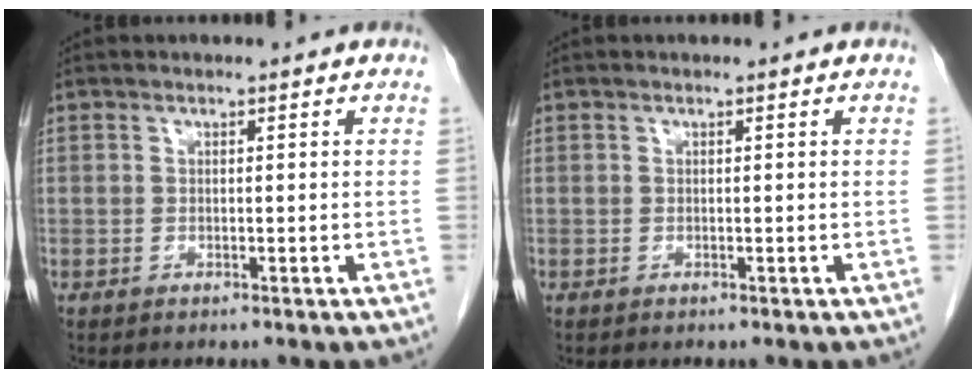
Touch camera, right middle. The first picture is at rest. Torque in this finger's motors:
{"motor_torque": [0.00, -0.02, 0.00, 0.00]}